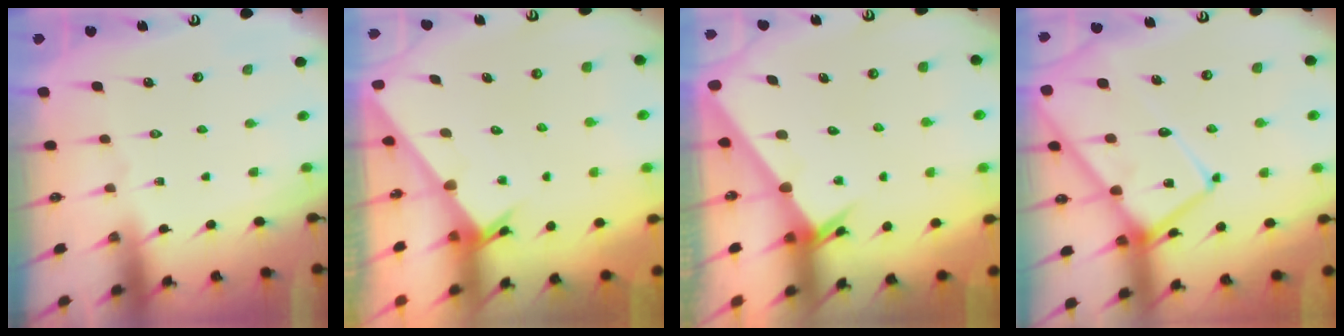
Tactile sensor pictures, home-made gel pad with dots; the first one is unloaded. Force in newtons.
{"total": 2.1, "press": 2.1, "slide": 0.2}
{"total": 2.5, "press": 2.5, "slide": 0.1}
{"total": 16.1, "press": 16.1, "slide": 1.5}